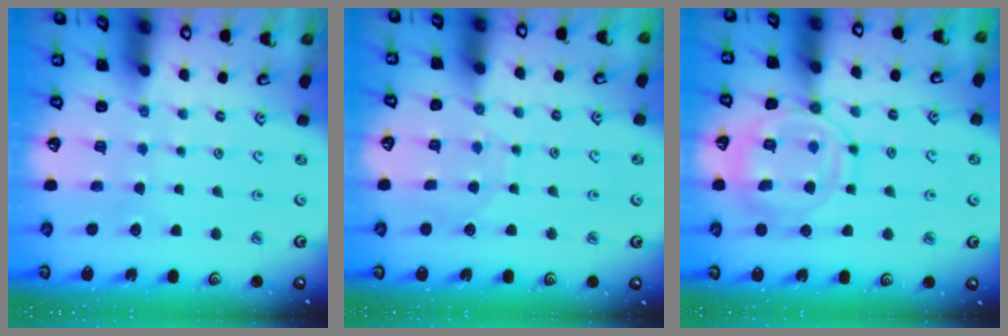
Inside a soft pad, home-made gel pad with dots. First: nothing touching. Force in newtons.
{"total": 5.6, "press": 5.6, "slide": 0.5}
{"total": 13.9, "press": 13.9, "slide": 1.2}